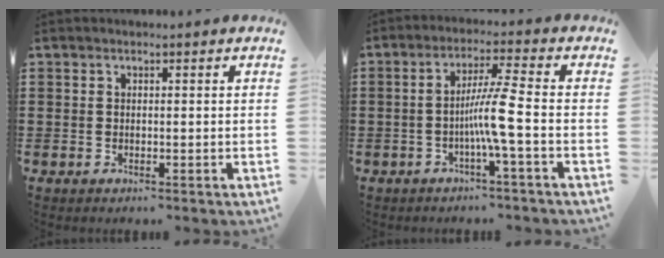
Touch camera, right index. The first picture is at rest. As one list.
[{"total": 6.6, "force": [-1.8, -0.6, 6.3], "torque": [-0.110, -0.003, -0.038]}]